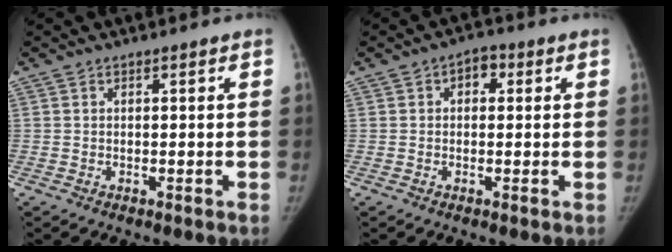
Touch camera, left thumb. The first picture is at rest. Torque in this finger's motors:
{"motor_torque": [0.66, 0.51, 0.71, -0.21, 0.07]}